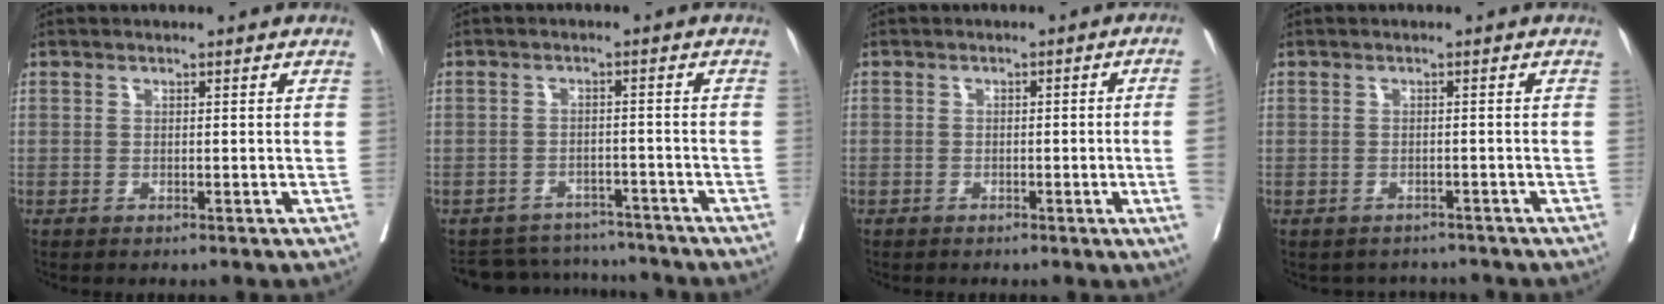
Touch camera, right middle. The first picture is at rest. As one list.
[{"total": 8.2, "force": [-7.8, 2.3, -0.3], "torque": [0.011, 0.016, -0.106]}, {"total": 4.5, "force": [-1.0, -0.9, 4.3], "torque": [-0.050, 0.001, -0.013]}, {"total": 3.3, "force": [-3.0, 1.3, -0.3], "torque": [0.007, 0.006, -0.040]}]